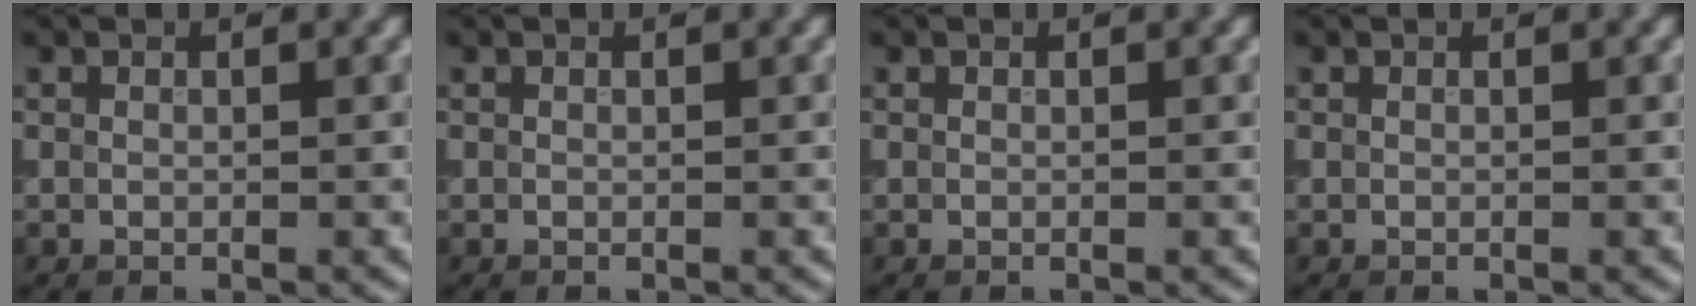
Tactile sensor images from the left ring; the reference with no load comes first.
{"total": 0.0}
{"total": 0.0}
{"total": 0.0}